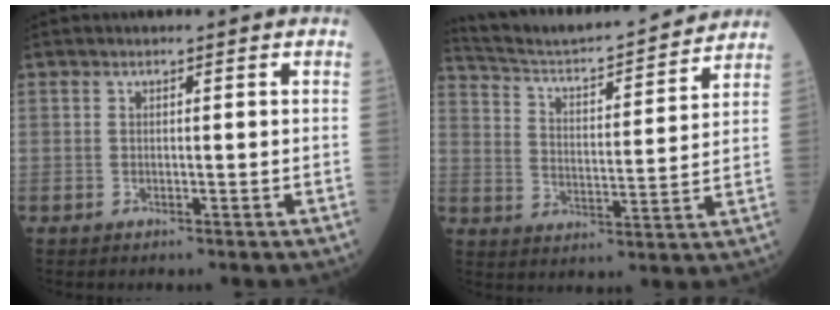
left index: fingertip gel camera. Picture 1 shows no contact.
{"total": 19.5, "force": [18.3, 1.8, 6.6], "torque": [-0.114, 0.005, 0.271]}